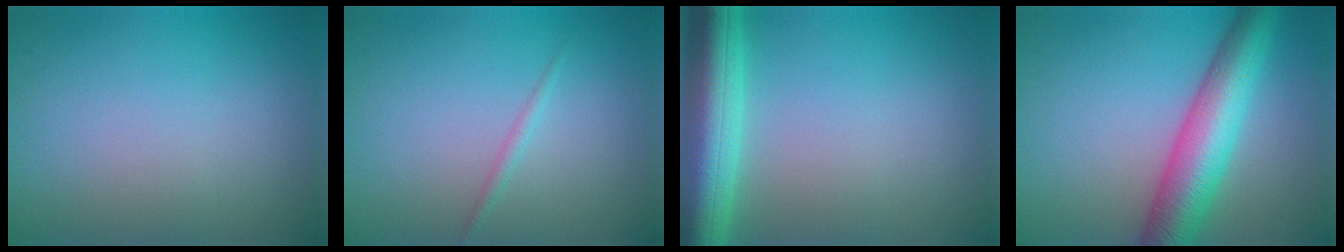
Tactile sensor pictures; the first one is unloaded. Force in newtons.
{"total": 0.8, "press": 0.8, "slide": 0.1}
{"total": 7.4, "press": 7.4, "slide": 0.4}
{"total": 7.9, "press": 7.9, "slide": 0.2}